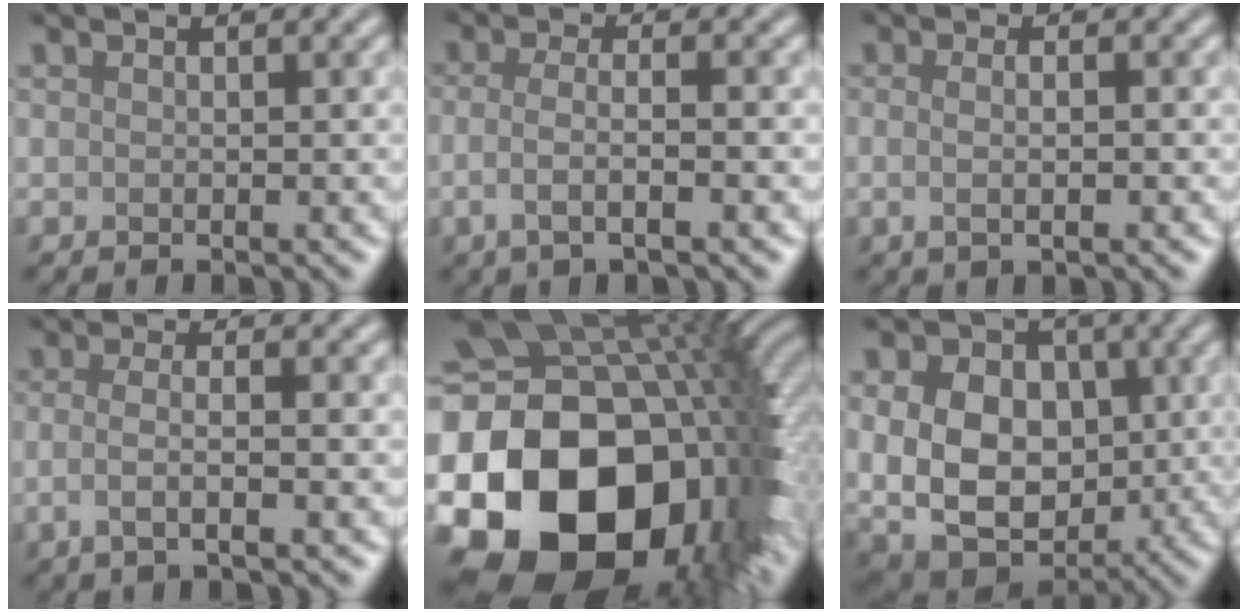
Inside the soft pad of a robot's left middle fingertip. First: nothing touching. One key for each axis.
{"total": 3.6, "fx": -0.9, "fy": 1.2, "fz": 3.3, "tx": -0.058, "ty": -0.005, "tz": -0.023}
{"total": 2.8, "fx": 0.1, "fy": 1.2, "fz": 2.5, "tx": -0.025, "ty": -0.003, "tz": -0.012}
{"total": 3.4, "fx": -0.6, "fy": 1.2, "fz": 3.1, "tx": -0.054, "ty": -0.007, "tz": -0.018}
{"total": 23.3, "fx": -5.3, "fy": 17.8, "fz": 14.0, "tx": -0.261, "ty": -0.062, "tz": -0.106}
{"total": 14.4, "fx": 1.3, "fy": 11.1, "fz": 9.1, "tx": -0.160, "ty": 0.020, "tz": 0.019}